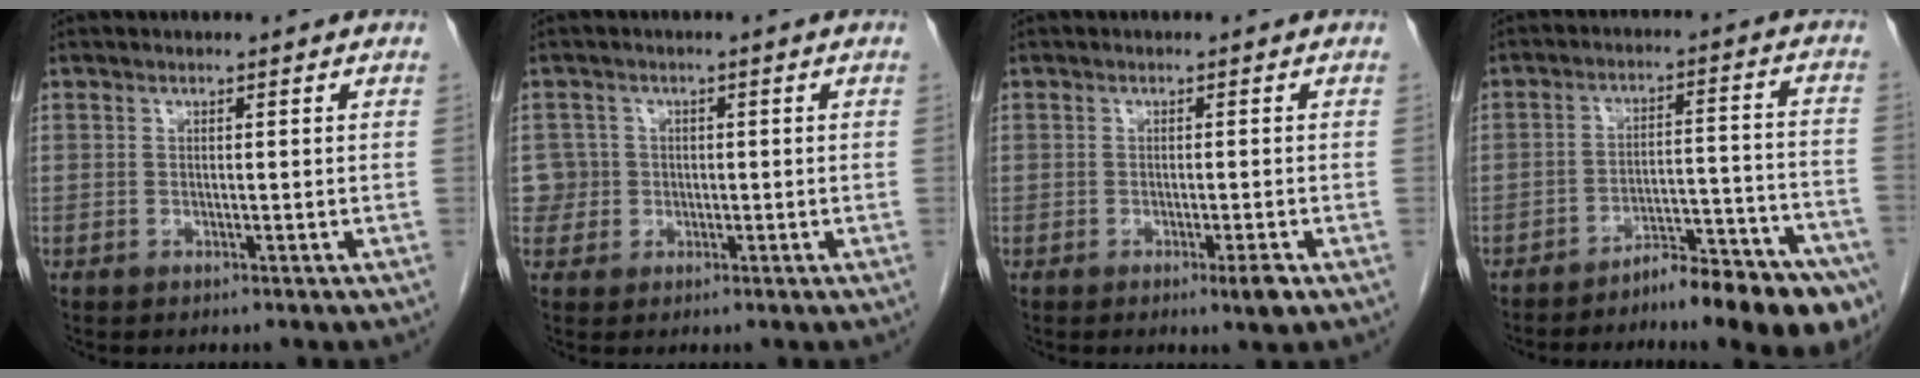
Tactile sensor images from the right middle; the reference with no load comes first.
{"total": 2.4, "force": [-0.1, 2.4, -0.5], "torque": [0.022, 0.007, -0.006]}
{"total": 2.2, "force": [-1.2, -0.2, 1.8], "torque": [-0.024, -0.005, -0.016]}
{"total": 13.5, "force": [-10.2, 2.2, 8.5], "torque": [-0.079, 0.037, -0.152]}